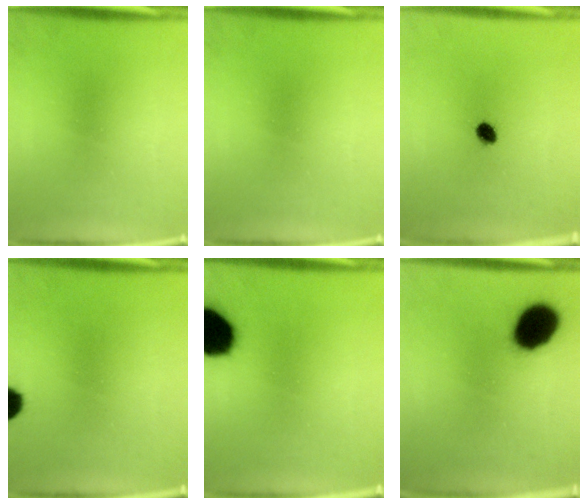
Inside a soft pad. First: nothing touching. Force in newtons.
{"total": 0.0}
{"total": 3.5}
{"total": 6.4}
{"total": 17.2}
{"total": 13.0}